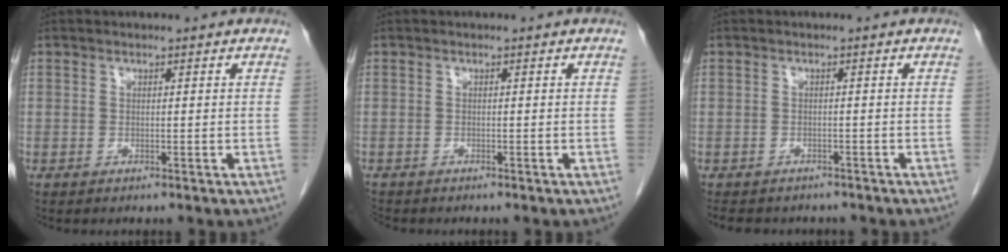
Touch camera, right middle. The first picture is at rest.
{"total": 1.5, "force": [-1.4, 0.5, 0.2], "torque": [-0.008, -0.004, -0.024]}
{"total": 7.3, "force": [-6.2, 3.3, 2.0], "torque": [-0.033, 0.002, -0.075]}